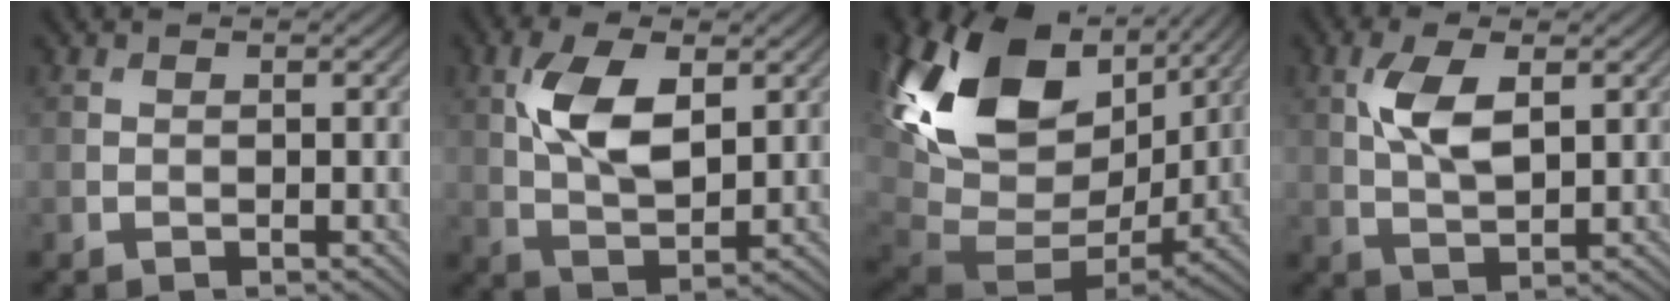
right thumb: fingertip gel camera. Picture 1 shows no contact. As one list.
[{"total": 8.3, "force": [2.3, 4.1, 6.8], "torque": [-0.142, 0.006, 0.044]}, {"total": 20.1, "force": [6.0, 13.2, 13.8], "torque": [-0.298, -0.017, 0.134]}, {"total": 5.8, "force": [1.6, 2.5, 4.9], "torque": [-0.110, 0.003, 0.033]}]